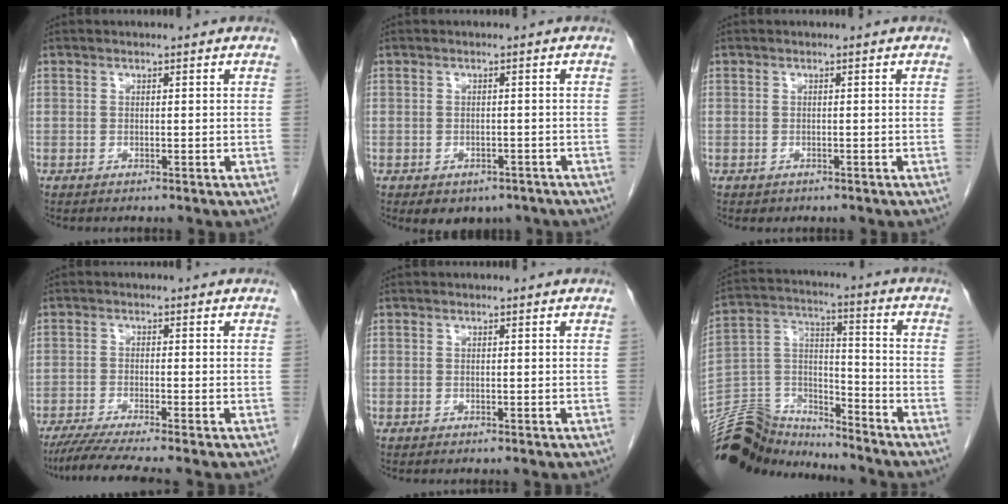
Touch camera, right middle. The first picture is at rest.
{"total": 4.8, "force": [-3.5, 3.0, 1.5], "torque": [-0.009, 0.006, -0.039]}
{"total": 0.5, "force": [-0.3, 0.4, 0.1], "torque": [-0.011, 0.001, -0.002]}
{"total": 6.6, "force": [-5.4, -1.0, 3.6], "torque": [-0.056, -0.022, -0.092]}
{"total": 0.0}
{"total": 15.2, "force": [-14.8, 2.9, 2.2], "torque": [-0.051, 0.038, -0.266]}